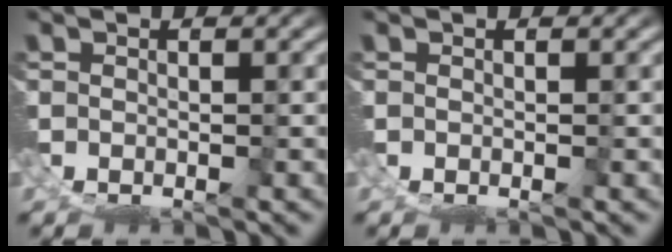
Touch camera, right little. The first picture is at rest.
{"total": 0.0}